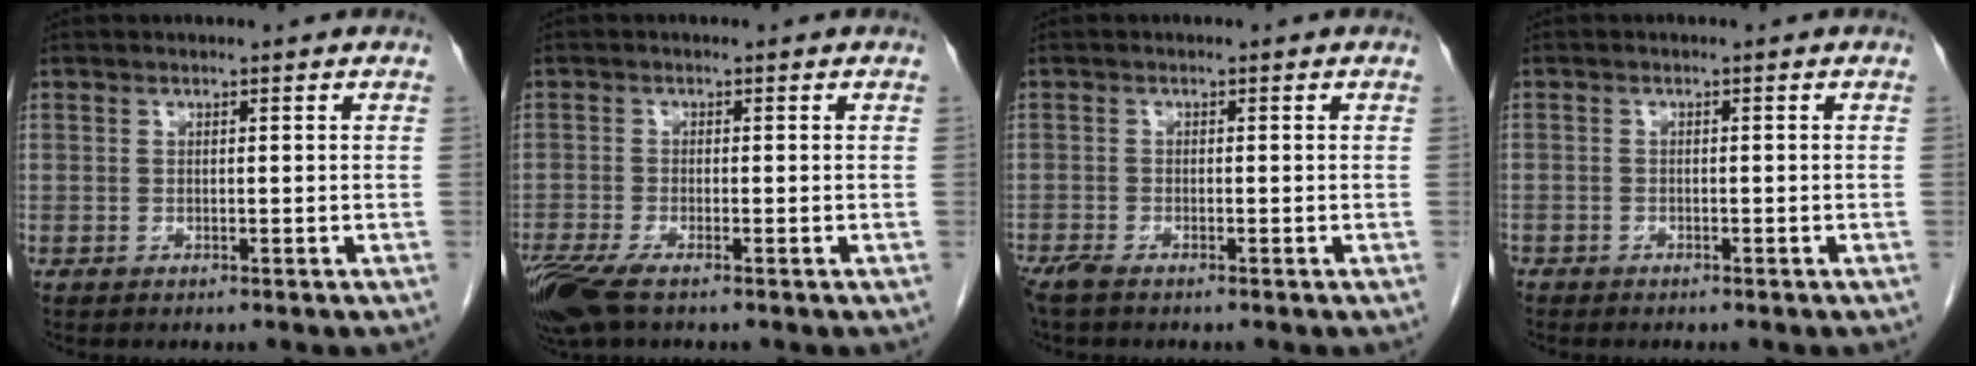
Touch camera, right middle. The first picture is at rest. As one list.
[{"total": 6.2, "force": [-4.2, 1.4, 4.3], "torque": [-0.086, -0.018, -0.079]}, {"total": 2.4, "force": [-1.9, 0.4, 1.4], "torque": [-0.032, -0.008, -0.039]}, {"total": 1.2, "force": [-0.9, 0.7, 0.2], "torque": [-0.005, 0.001, -0.015]}]